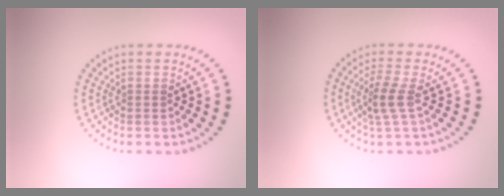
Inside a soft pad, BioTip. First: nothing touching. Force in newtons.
{"total": 2.3, "press": 1.9, "slide": 1.3}